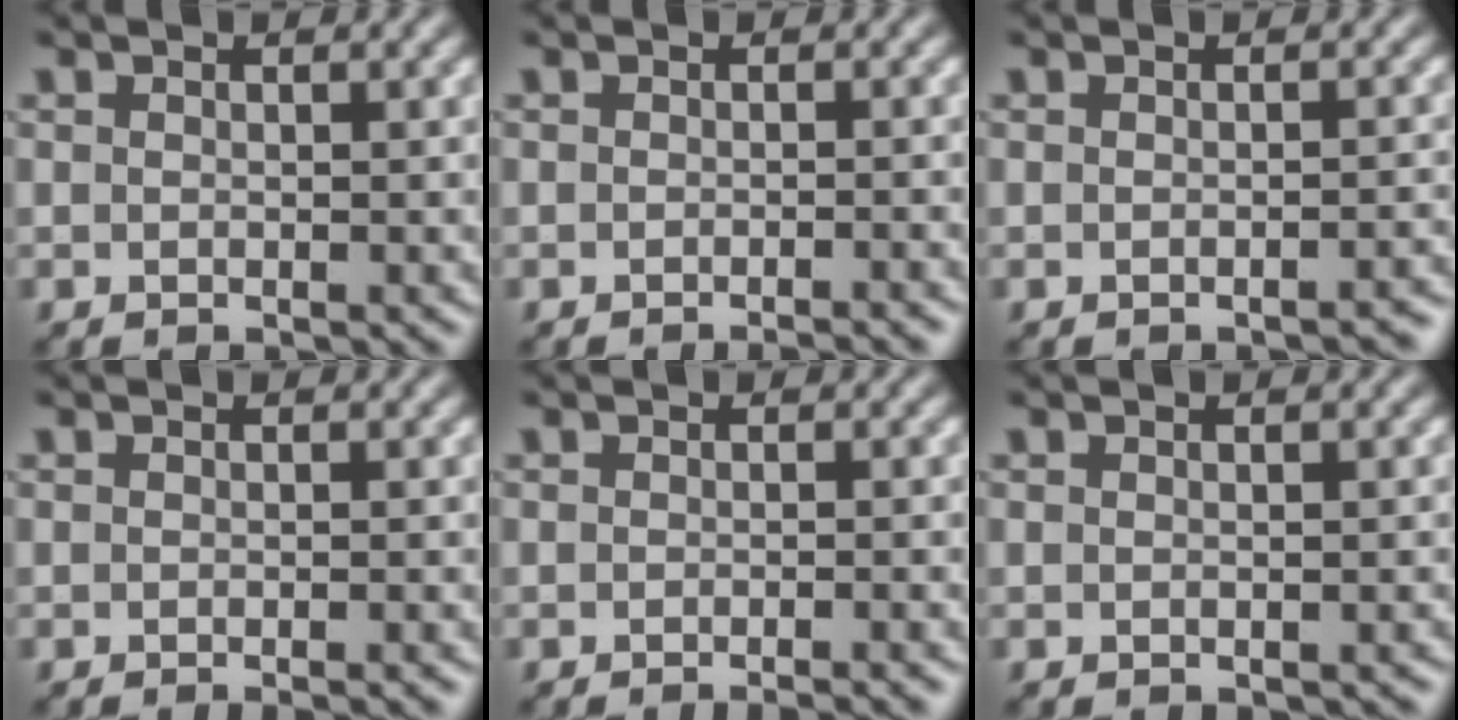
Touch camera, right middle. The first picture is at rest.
{"total": 1.3, "force": [-1.1, -0.1, 0.7], "torque": [-0.005, 0.001, -0.012]}
{"total": 0.9, "force": [-0.7, 0.3, 0.5], "torque": [-0.010, 0.002, -0.007]}
{"total": 1.0, "force": [-0.6, 0.1, 0.8], "torque": [-0.010, 0.000, -0.007]}
{"total": 1.4, "force": [-1.1, 0.1, 0.9], "torque": [-0.009, 0.001, -0.011]}
{"total": 0.0}